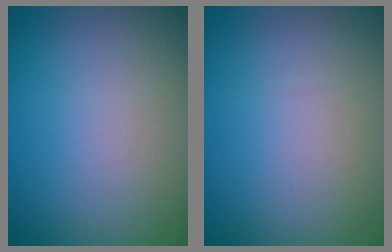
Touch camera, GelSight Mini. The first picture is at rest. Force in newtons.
{"total": 0.0}